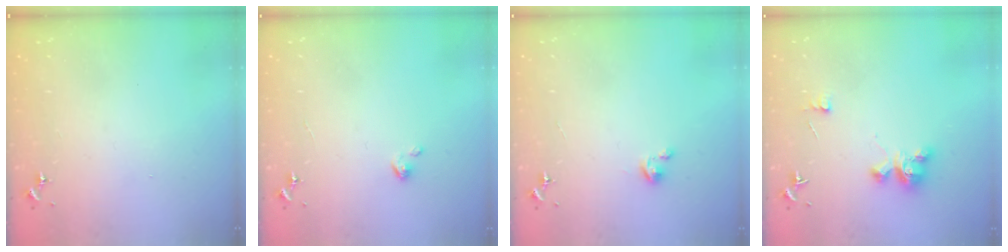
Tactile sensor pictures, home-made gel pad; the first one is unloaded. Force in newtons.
{"total": 2.7, "press": 2.7, "slide": 0.2}
{"total": 2.3, "press": 2.2, "slide": 0.2}
{"total": 5.8, "press": 5.8, "slide": 0.4}